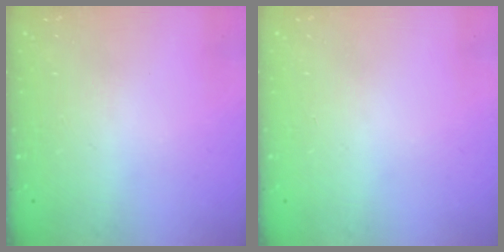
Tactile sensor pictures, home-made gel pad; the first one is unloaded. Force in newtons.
{"total": 0.0}